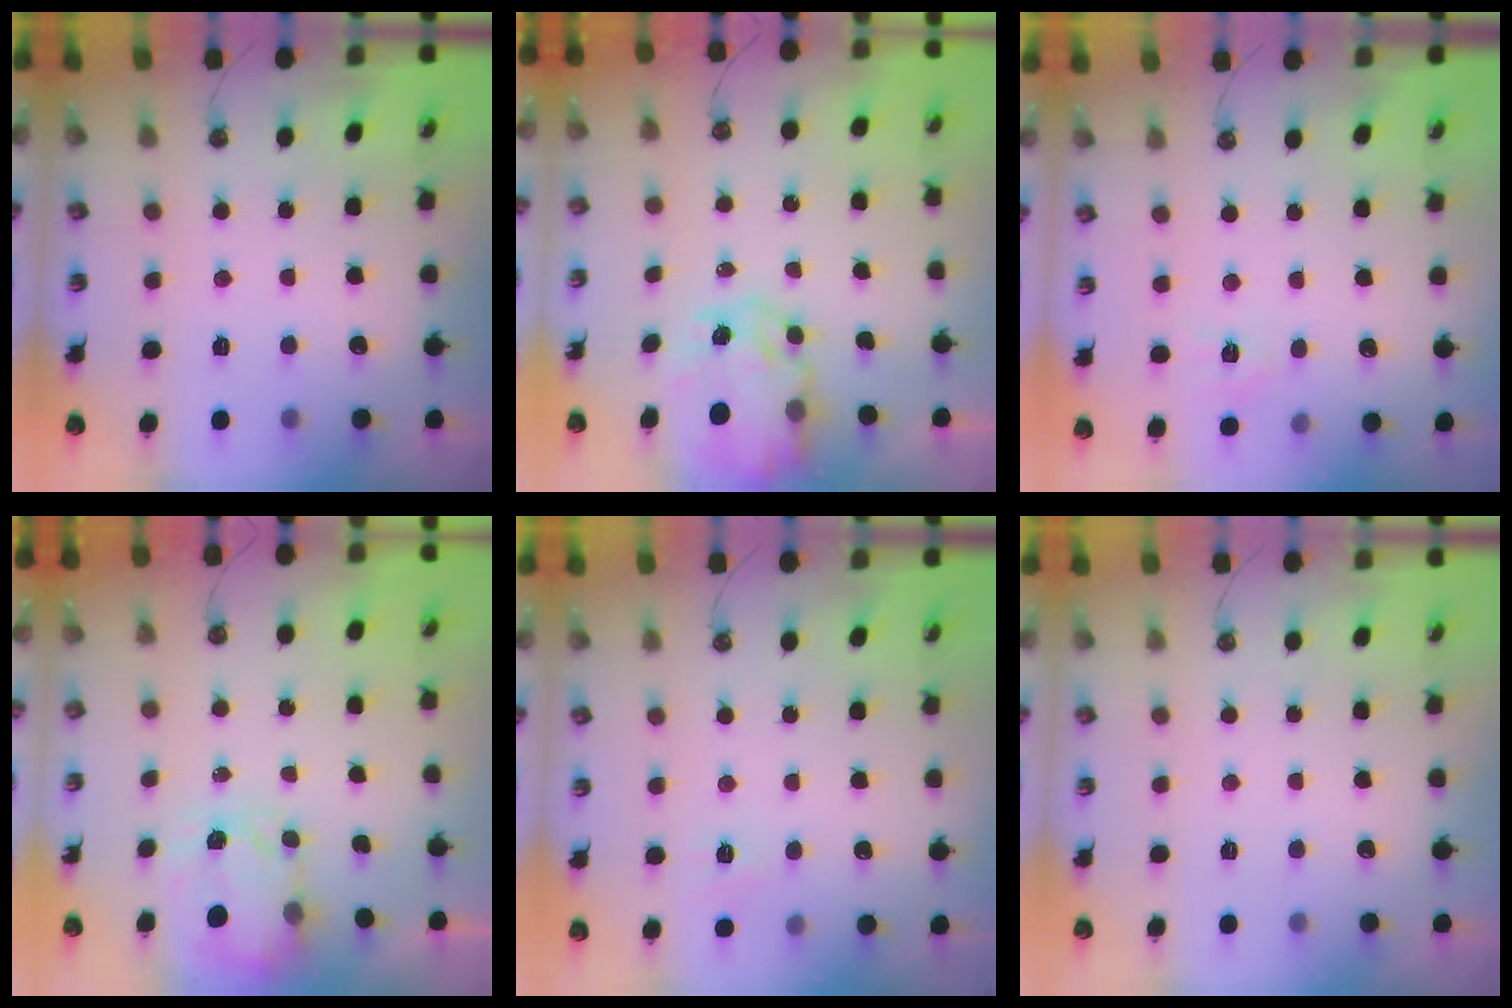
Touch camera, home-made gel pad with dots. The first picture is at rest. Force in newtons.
{"total": 9.3, "press": 9.3, "slide": 0.8}
{"total": 4.3, "press": 4.2, "slide": 0.6}
{"total": 3.4, "press": 3.4, "slide": 0.5}
{"total": 6.5, "press": 6.4, "slide": 0.7}
{"total": 0.0}